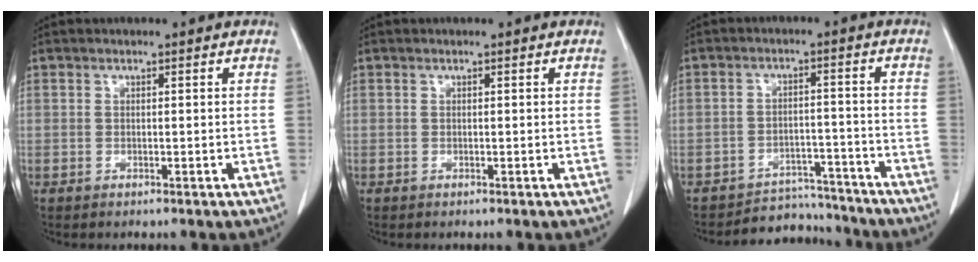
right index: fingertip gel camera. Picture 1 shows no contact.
{"total": 0.0}
{"total": 7.3, "force": [-6.9, 2.3, -1.1], "torque": [0.027, 0.031, -0.100]}